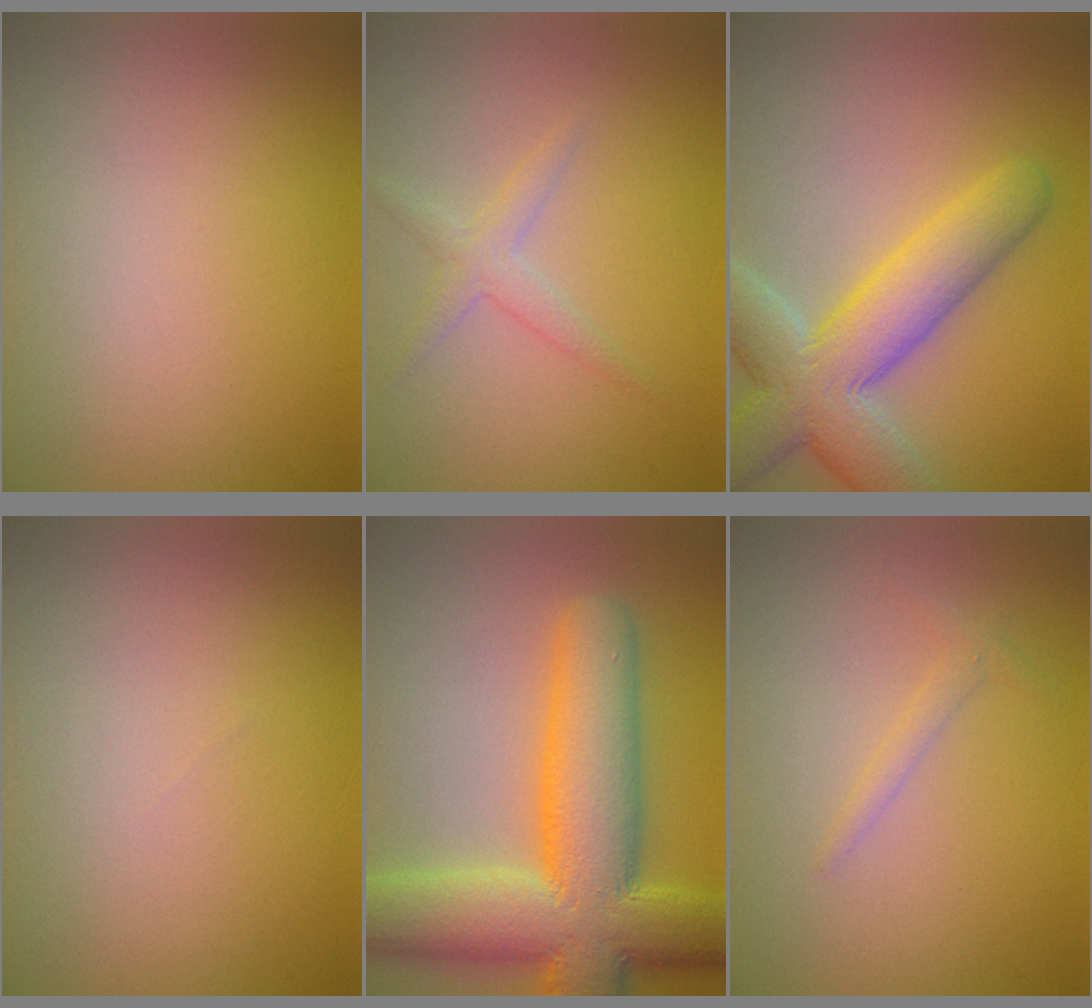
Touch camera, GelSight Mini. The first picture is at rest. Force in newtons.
{"total": 1.8, "press": 1.8, "slide": 0.1}
{"total": 7.9, "press": 7.8, "slide": 0.6}
{"total": 0.0}
{"total": 12.3, "press": 12.3, "slide": 0.5}
{"total": 0.9, "press": 0.9, "slide": 0.1}